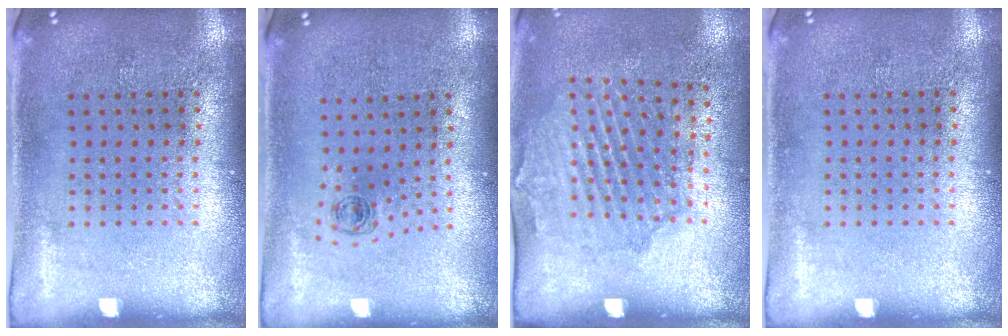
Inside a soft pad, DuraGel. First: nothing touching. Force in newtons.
{"total": 0.5, "press": 0.3, "slide": 0.4}
{"total": 1.6, "press": 1.4, "slide": 0.7}
{"total": 0.0}